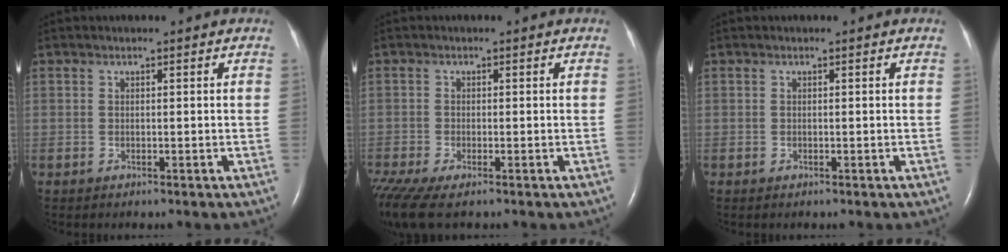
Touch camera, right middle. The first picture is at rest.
{"total": 6.1, "force": [-4.3, 1.4, 4.1], "torque": [-0.085, -0.013, -0.081]}
{"total": 0.0}